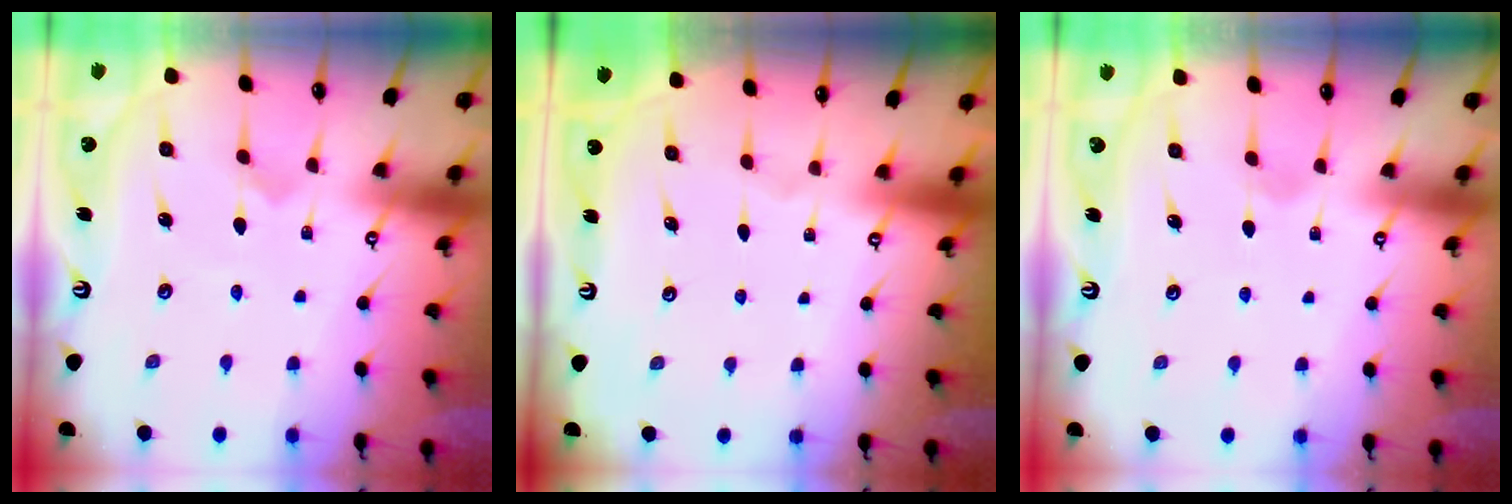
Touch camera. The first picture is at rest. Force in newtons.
{"total": 0.0}
{"total": 1.2, "press": 1.2, "slide": 0.1}